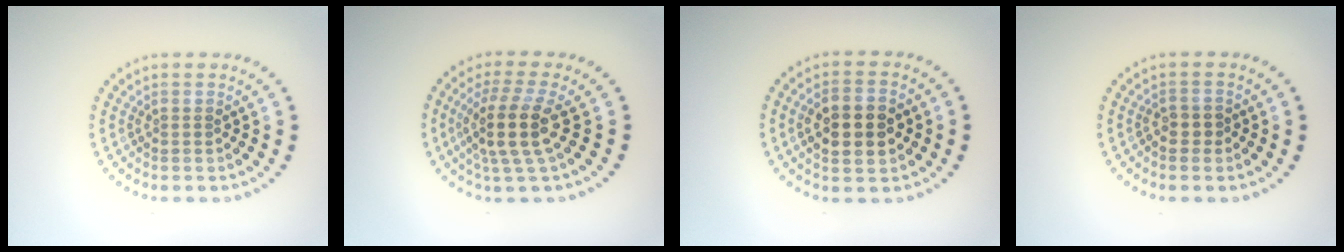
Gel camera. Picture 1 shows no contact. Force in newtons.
{"total": 4.3, "press": 3.5, "slide": 2.5}
{"total": 5.0, "press": 5.0, "slide": 0.3}
{"total": 1.0, "press": 0.9, "slide": 0.5}